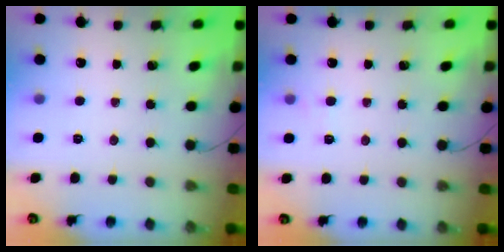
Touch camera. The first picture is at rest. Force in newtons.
{"total": 4.1, "press": 3.9, "slide": 1.2}